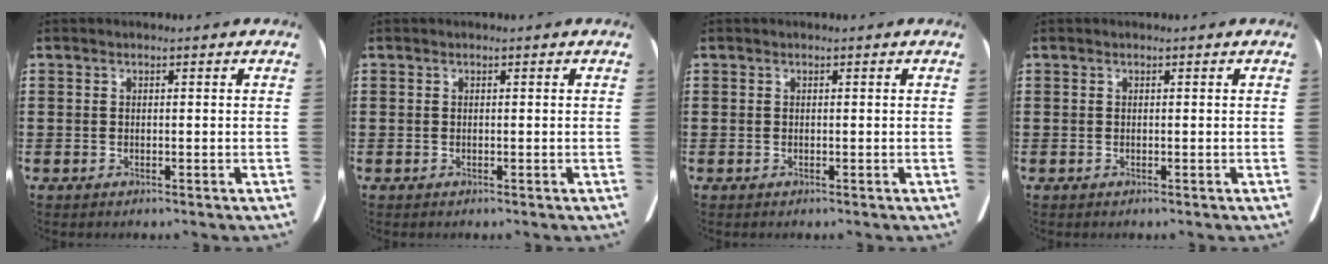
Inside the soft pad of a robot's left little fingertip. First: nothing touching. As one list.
[{"total": 0.0}, {"total": 0.0}, {"total": 0.0}]